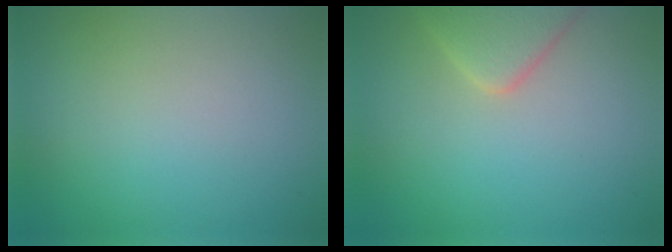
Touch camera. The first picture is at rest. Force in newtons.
{"total": 3.4, "press": 3.4, "slide": 0.4}